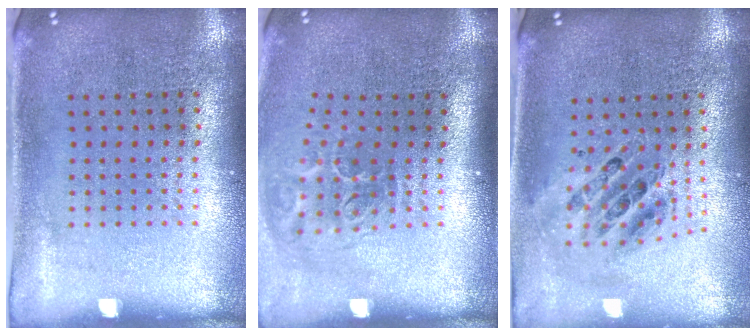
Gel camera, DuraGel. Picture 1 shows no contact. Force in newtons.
{"total": 2.0, "press": 1.3, "slide": 1.5}
{"total": 0.9, "press": 0.9, "slide": 0.2}